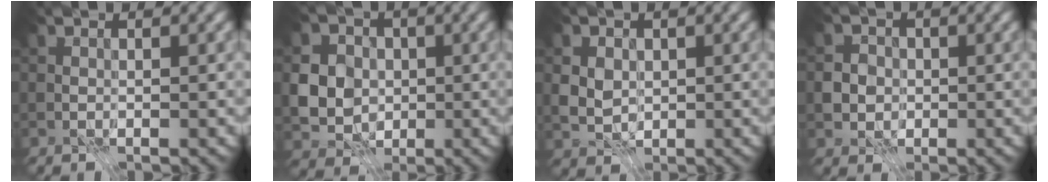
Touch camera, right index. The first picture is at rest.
{"total": 7.4, "force": [0.2, 6.6, 3.3], "torque": [-0.073, 0.018, -0.023]}
{"total": 4.3, "force": [0.6, 3.6, 2.2], "torque": [-0.041, 0.014, 0.001]}
{"total": 4.0, "force": [-0.7, 3.7, 1.3], "torque": [-0.016, 0.009, -0.021]}